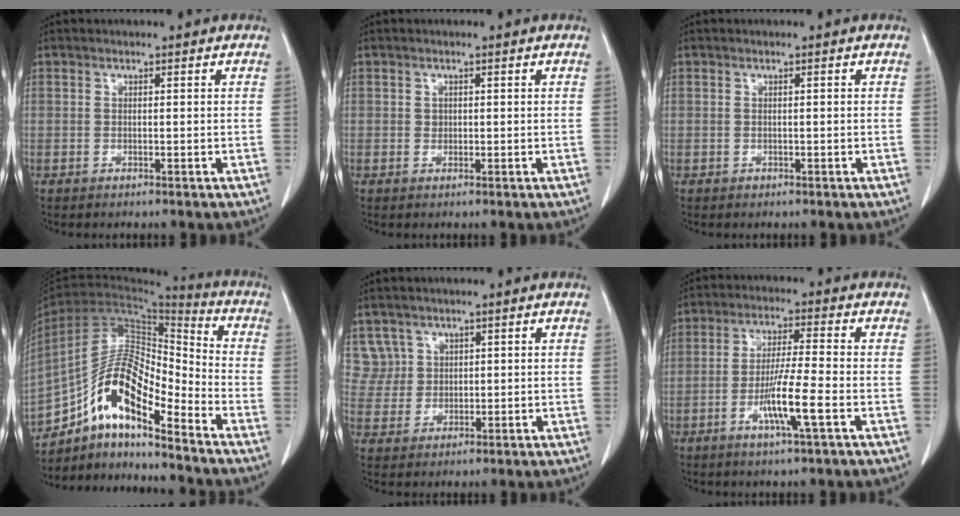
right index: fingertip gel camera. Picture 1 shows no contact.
{"total": 0.8, "force": [0.2, 0.7, 0.2], "torque": [0.001, 0.001, 0.003]}
{"total": 0.0}
{"total": 14.1, "force": [-9.7, 3.6, 9.6], "torque": [-0.177, 0.036, -0.172]}
{"total": 4.2, "force": [2.4, 3.4, -0.7], "torque": [0.029, 0.007, 0.048]}
{"total": 7.8, "force": [-2.9, -0.3, 7.2], "torque": [-0.133, -0.009, -0.054]}